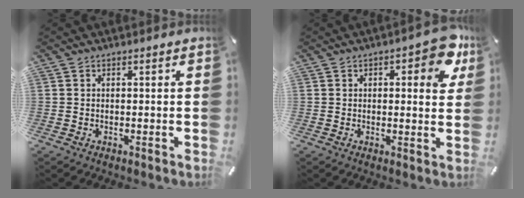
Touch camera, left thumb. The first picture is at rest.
{"total": 8.4, "force": [3.6, 3.8, 6.6], "torque": [-0.073, -0.017, 0.054]}